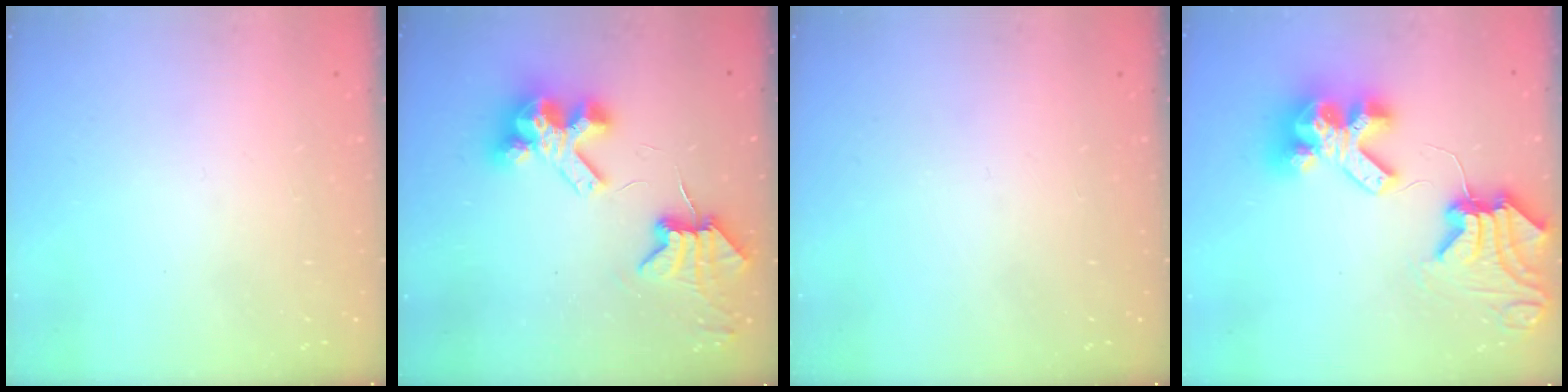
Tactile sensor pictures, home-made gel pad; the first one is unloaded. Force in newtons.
{"total": 9.4, "press": 9.3, "slide": 1.2}
{"total": 0.0}
{"total": 15.0, "press": 14.8, "slide": 1.9}